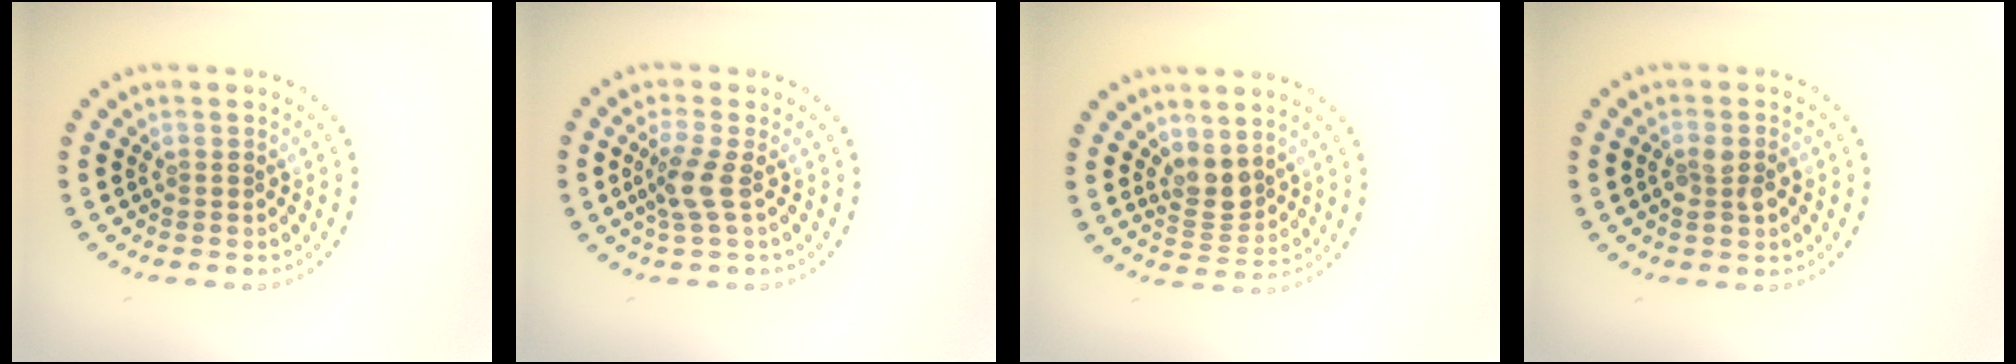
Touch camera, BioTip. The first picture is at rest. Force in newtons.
{"total": 2.2, "press": 1.7, "slide": 1.4}
{"total": 2.7, "press": 2.2, "slide": 1.5}
{"total": 1.9, "press": 1.9, "slide": 0.5}